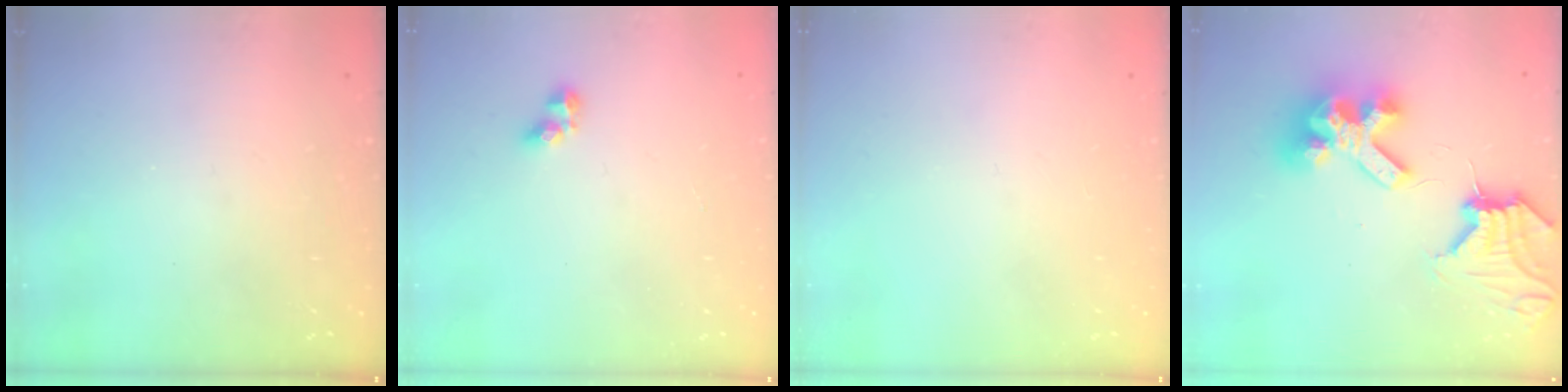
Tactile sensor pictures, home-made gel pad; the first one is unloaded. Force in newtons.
{"total": 3.4, "press": 3.2, "slide": 1.2}
{"total": 0.0}
{"total": 16.5, "press": 16.4, "slide": 1.7}